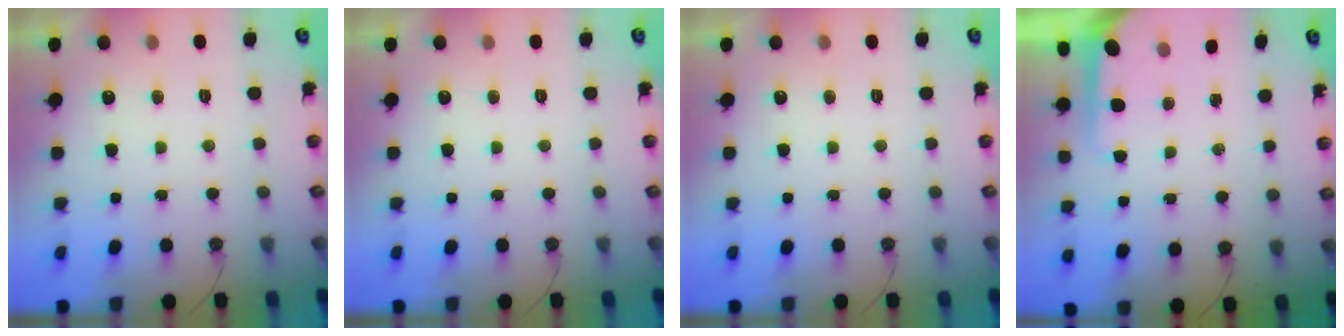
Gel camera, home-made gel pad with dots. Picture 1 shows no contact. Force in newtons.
{"total": 0.0}
{"total": 0.0}
{"total": 5.7, "press": 5.7, "slide": 0.6}